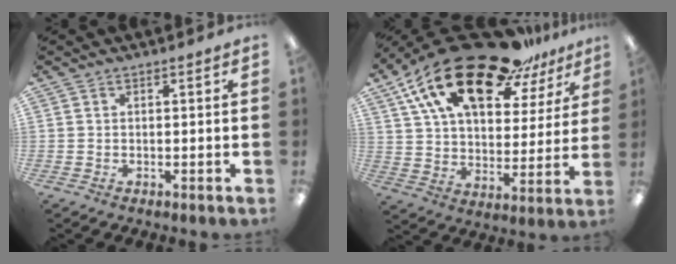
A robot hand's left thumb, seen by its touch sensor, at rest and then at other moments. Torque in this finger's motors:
{"motor_torque": [2.52, 2.49, 1.48, -1.29, 0.17]}